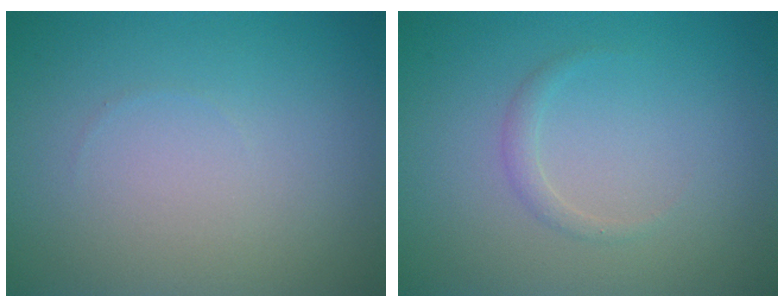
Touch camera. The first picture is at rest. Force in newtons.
{"total": 1.0, "press": 1.0, "slide": 0.0}